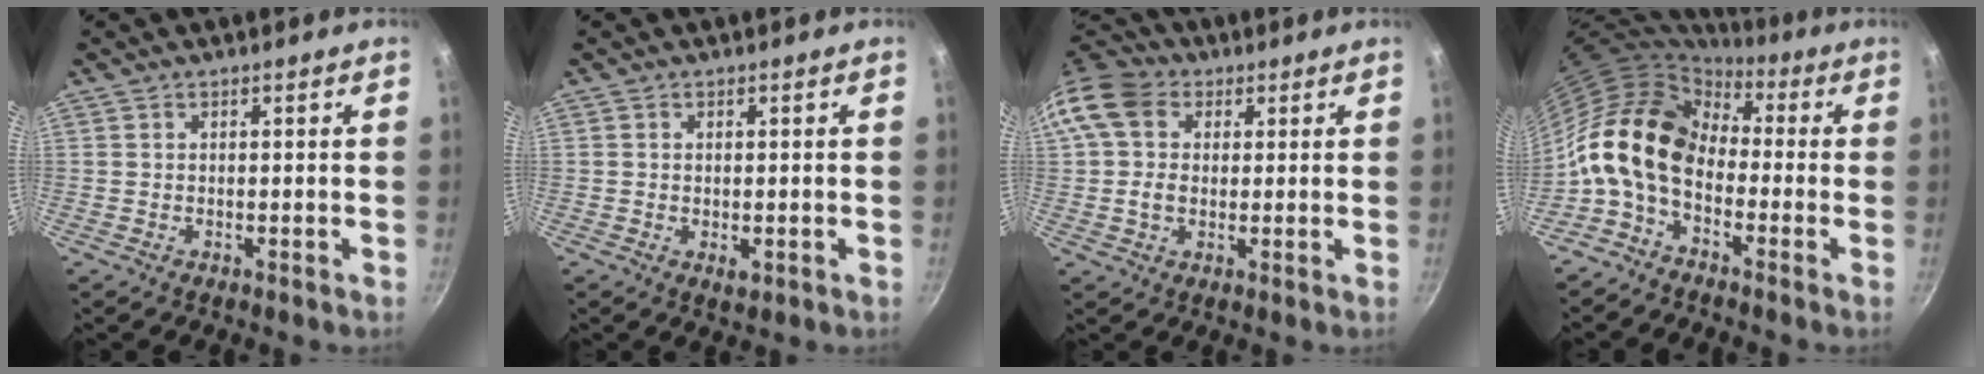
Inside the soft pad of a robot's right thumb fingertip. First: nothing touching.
{"total": 1.8, "force": [-0.3, 1.1, 1.3], "torque": [-0.021, -0.005, -0.004]}
{"total": 11.1, "force": [2.5, 8.8, 6.3], "torque": [-0.109, 0.015, 0.032]}
{"total": 14.0, "force": [-1.4, 9.4, 10.3], "torque": [-0.174, 0.036, -0.050]}